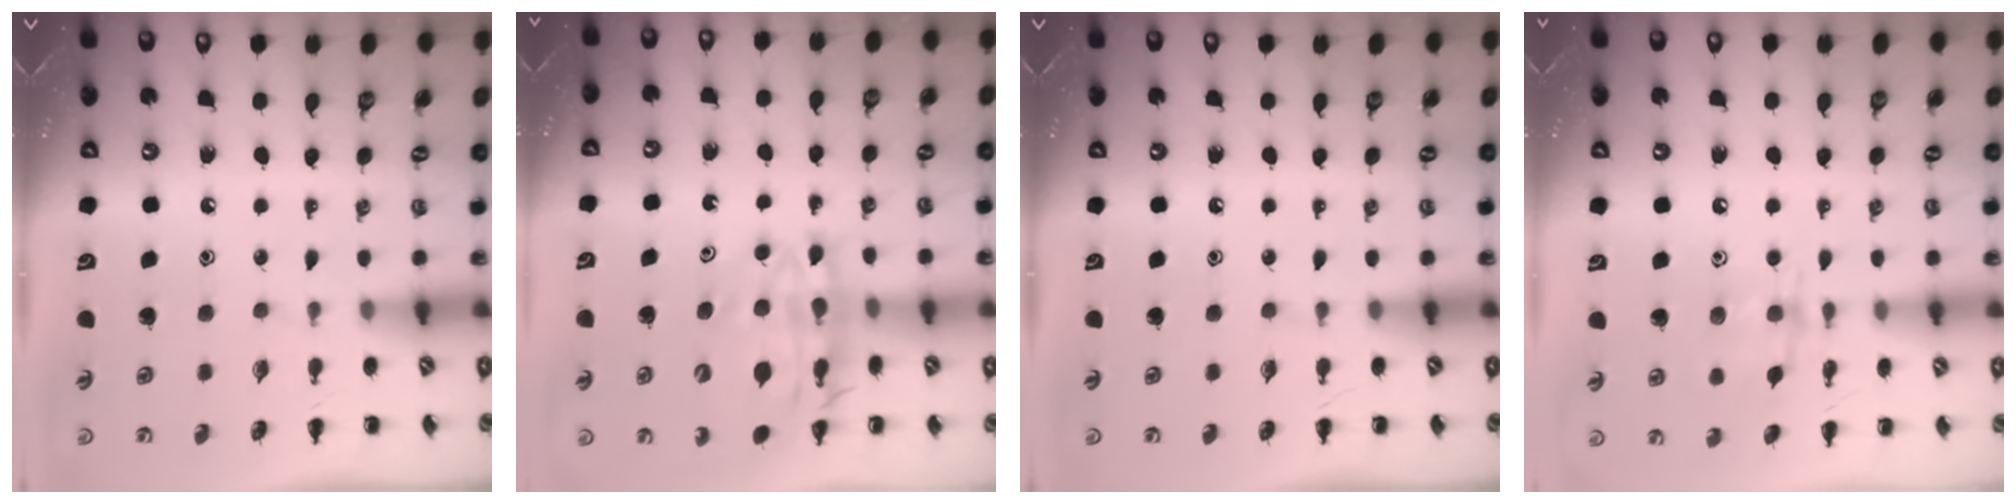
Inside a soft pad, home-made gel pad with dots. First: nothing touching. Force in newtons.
{"total": 16.8, "press": 16.4, "slide": 4.1}
{"total": 0.0}
{"total": 9.7, "press": 9.7, "slide": 0.5}